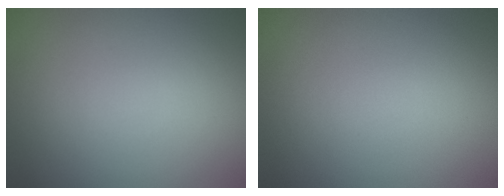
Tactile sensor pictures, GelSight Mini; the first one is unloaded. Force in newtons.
{"total": 0.0}